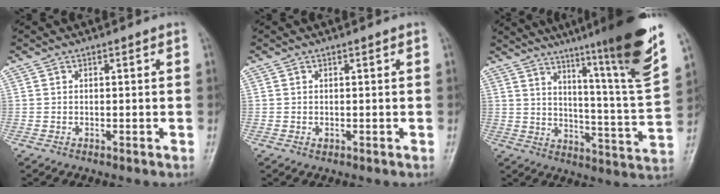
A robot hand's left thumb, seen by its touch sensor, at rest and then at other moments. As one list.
[{"total": 0.6, "force": [0.1, 0.4, 0.5], "torque": [-0.003, 0.001, 0.003]}, {"total": 22.4, "force": [15.6, 0.2, 16.2], "torque": [-0.212, -0.096, 0.221]}]